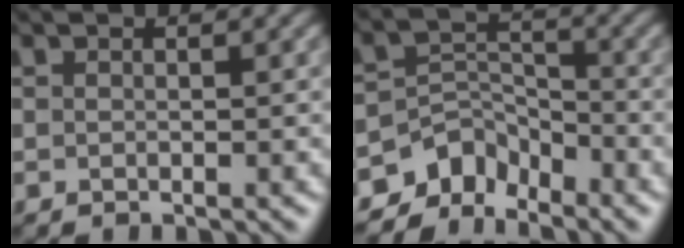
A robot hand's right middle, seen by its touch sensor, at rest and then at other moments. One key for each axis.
{"total": 4.7, "fx": -3.9, "fy": 2.4, "fz": 0.9, "tx": -0.009, "ty": -0.001, "tz": -0.079}